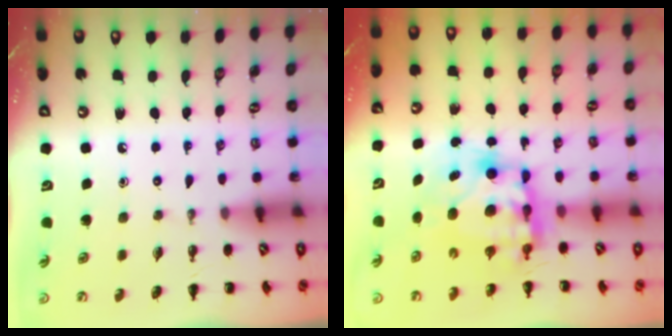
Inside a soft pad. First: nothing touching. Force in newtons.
{"total": 9.1, "press": 8.9, "slide": 2.2}